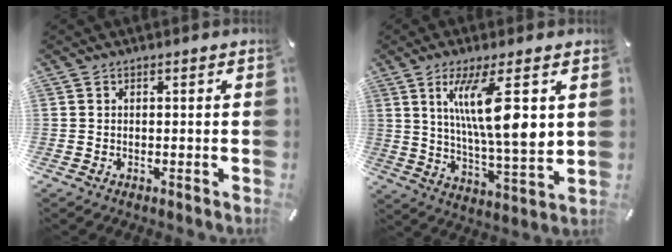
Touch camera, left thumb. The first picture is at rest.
{"total": 16.4, "force": [5.9, 3.8, 14.8], "torque": [-0.267, -0.018, 0.087]}